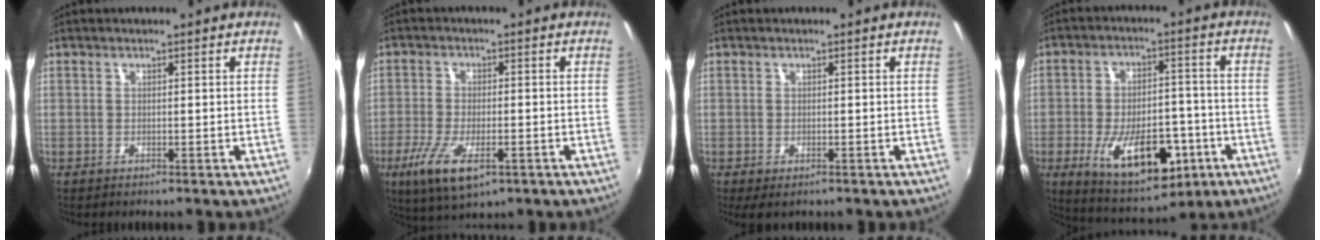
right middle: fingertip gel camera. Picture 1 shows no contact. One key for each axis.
{"total": 10.7, "fx": -5.2, "fy": 3.9, "fz": 8.4, "tx": -0.184, "ty": -0.036, "tz": -0.091}
{"total": 2.0, "fx": -1.1, "fy": 1.0, "fz": 1.4, "tx": -0.026, "ty": -0.010, "tz": -0.014}
{"total": 16.6, "fx": -6.4, "fy": 8.3, "fz": 12.9, "tx": -0.234, "ty": -0.012, "tz": -0.080}